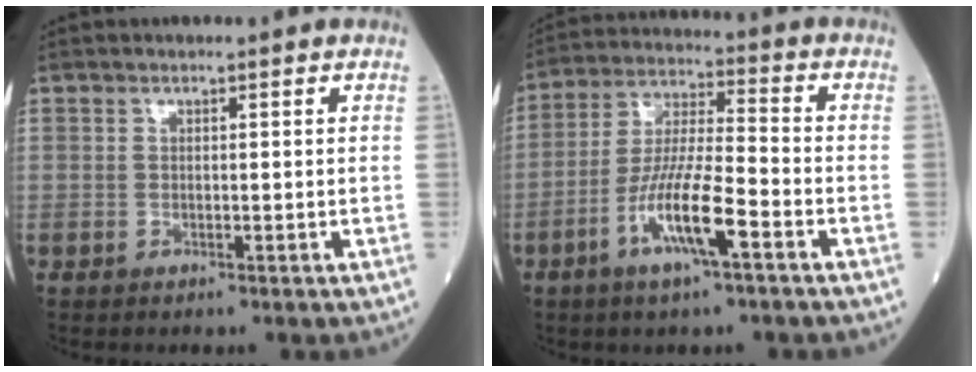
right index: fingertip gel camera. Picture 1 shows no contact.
{"total": 11.1, "force": [-4.9, 1.2, 9.9], "torque": [-0.192, -0.006, -0.094]}